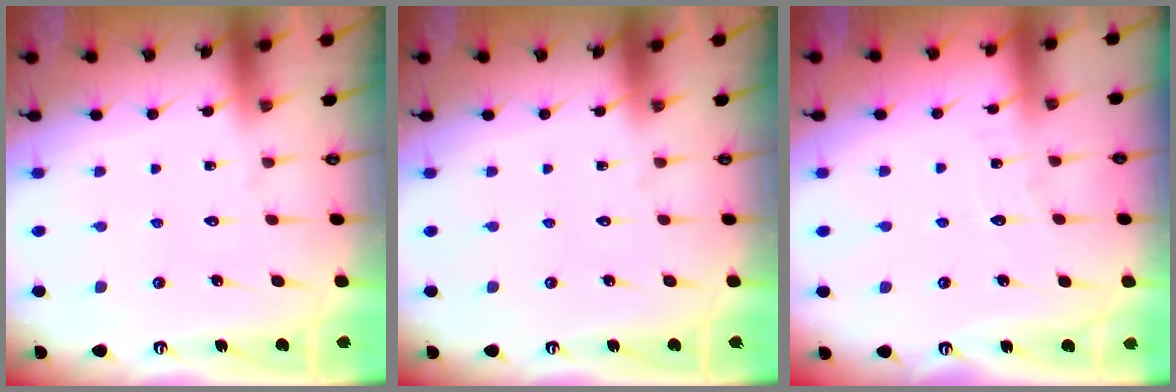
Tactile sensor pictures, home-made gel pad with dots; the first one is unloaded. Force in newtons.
{"total": 0.0}
{"total": 3.1, "press": 3.1, "slide": 0.4}